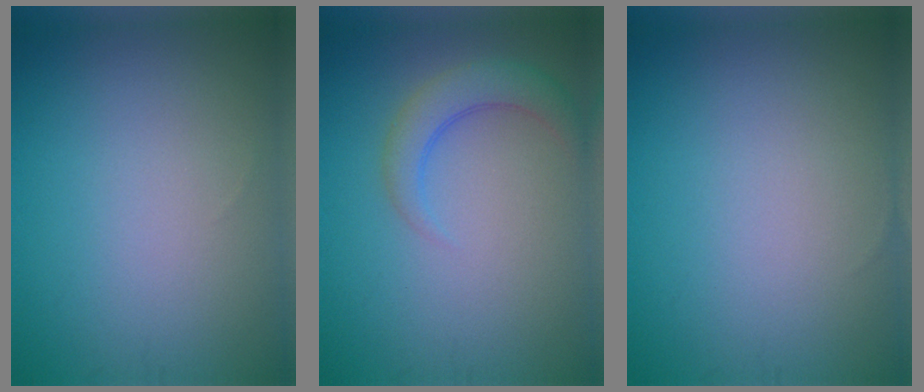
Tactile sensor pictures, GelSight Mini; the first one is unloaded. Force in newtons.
{"total": 2.8, "press": 2.8, "slide": 0.3}
{"total": 0.0}